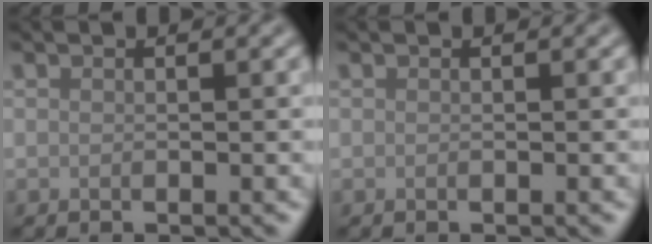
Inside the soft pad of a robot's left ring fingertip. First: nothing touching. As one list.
[{"total": 0.0}]